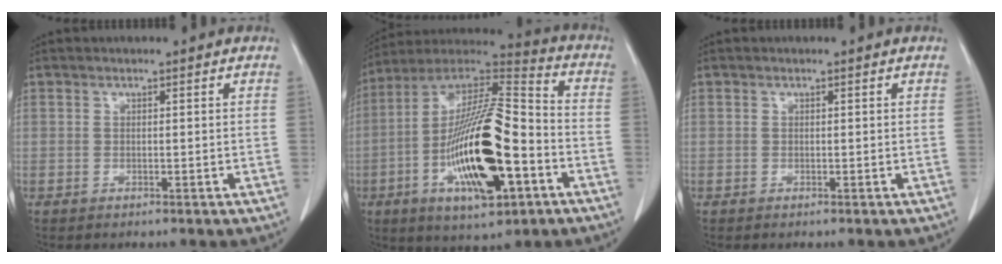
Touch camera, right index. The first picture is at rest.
{"total": 22.0, "force": [-6.2, 5.5, 20.4], "torque": [-0.389, -0.007, -0.102]}
{"total": 0.0}